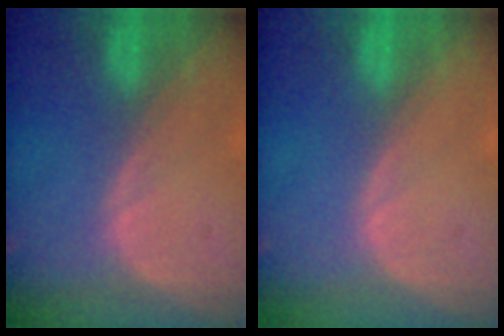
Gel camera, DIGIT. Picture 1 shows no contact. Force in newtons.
{"total": 0.0}